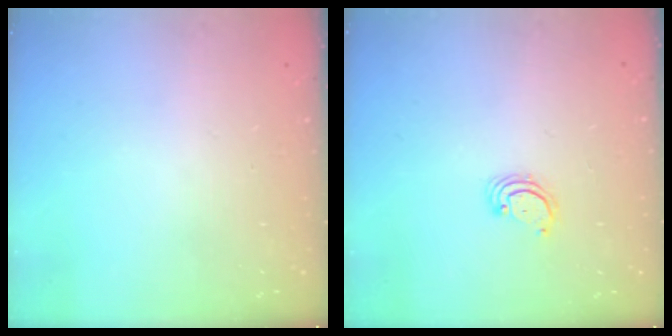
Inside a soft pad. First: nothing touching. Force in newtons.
{"total": 2.8, "press": 2.8, "slide": 0.2}